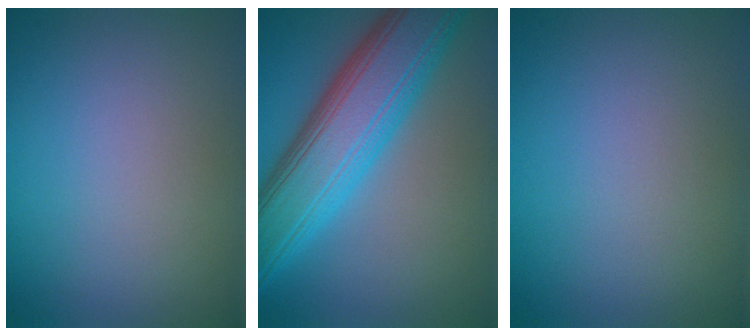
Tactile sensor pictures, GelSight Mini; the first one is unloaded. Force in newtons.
{"total": 10.1, "press": 10.1, "slide": 0.2}
{"total": 0.0}